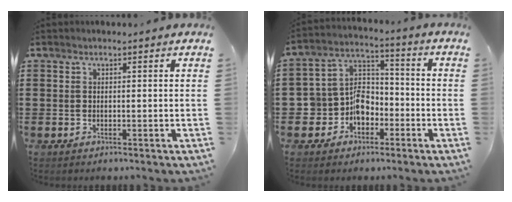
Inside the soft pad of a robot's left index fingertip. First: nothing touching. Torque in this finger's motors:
{"motor_torque": [1.24, 0.88, 0.32, 0.05]}